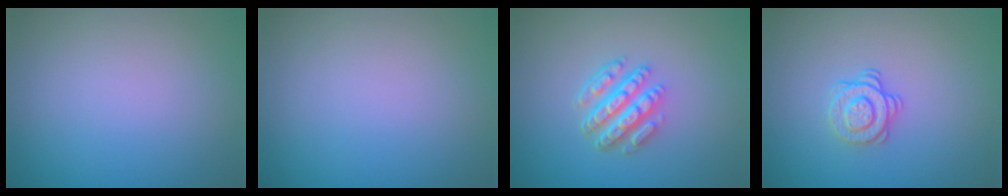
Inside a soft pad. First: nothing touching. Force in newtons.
{"total": 0.0}
{"total": 4.7, "press": 3.5, "slide": 3.1}
{"total": 2.1, "press": 1.7, "slide": 1.2}